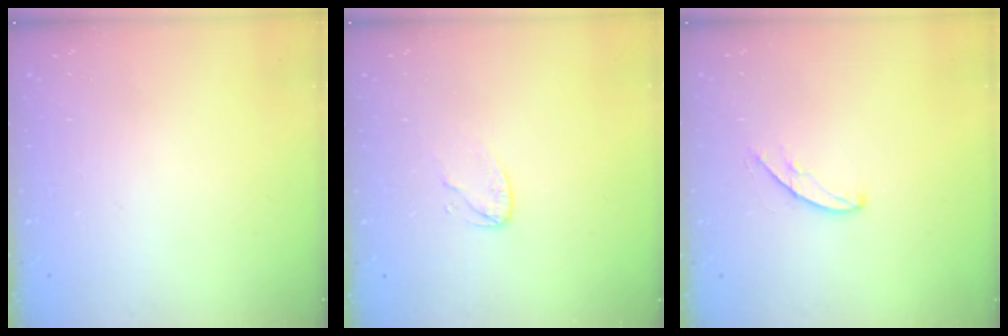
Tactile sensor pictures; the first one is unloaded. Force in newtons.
{"total": 3.9, "press": 3.9, "slide": 0.3}
{"total": 5.3, "press": 5.3, "slide": 0.4}